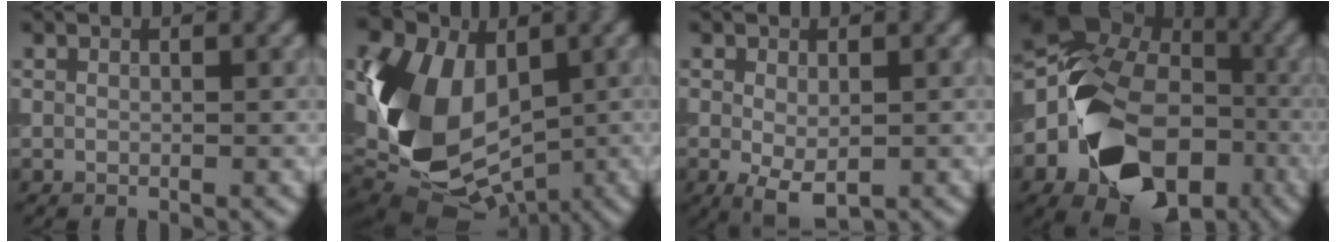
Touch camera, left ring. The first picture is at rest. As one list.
[{"total": 13.8, "force": [0.0, 9.8, 9.7], "torque": [-0.218, -0.022, -0.009]}, {"total": 3.8, "force": [-0.8, 2.1, 3.1], "torque": [-0.058, -0.012, -0.009]}, {"total": 14.8, "force": [-4.8, 10.8, 8.9], "torque": [-0.164, -0.026, -0.086]}]